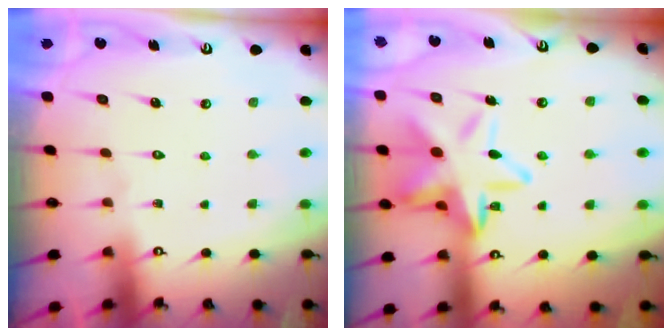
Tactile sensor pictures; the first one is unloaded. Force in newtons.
{"total": 16.5, "press": 16.4, "slide": 1.4}